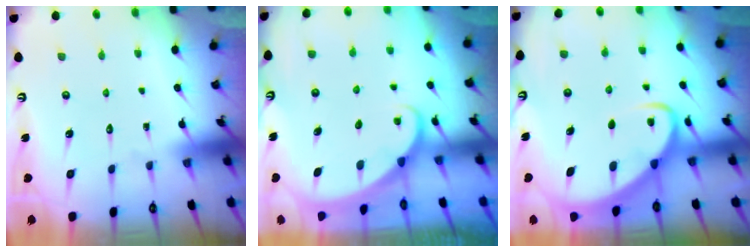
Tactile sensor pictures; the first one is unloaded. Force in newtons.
{"total": 1.3, "press": 1.3, "slide": 0.0}
{"total": 4.3, "press": 4.2, "slide": 0.5}